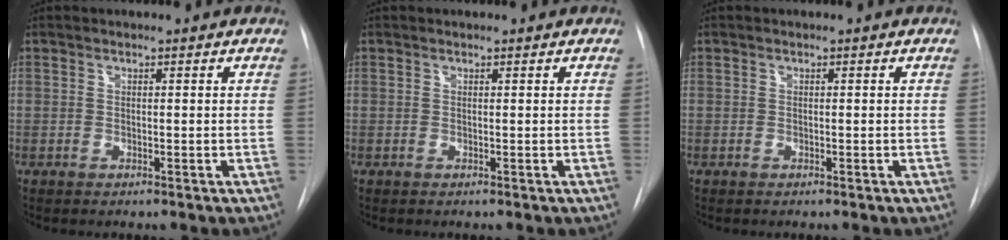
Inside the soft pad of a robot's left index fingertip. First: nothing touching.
{"total": 0.8, "force": [0.8, 0.1, 0.0], "torque": [-0.004, 0.010, 0.012]}
{"total": 0.0}